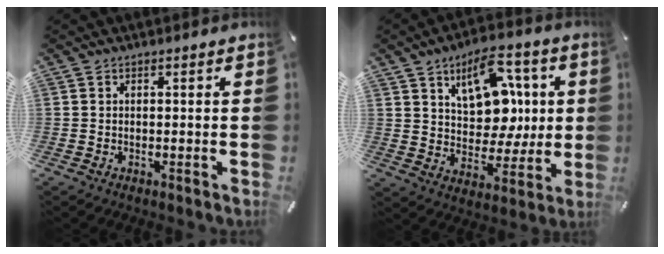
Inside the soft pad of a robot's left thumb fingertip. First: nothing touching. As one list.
[{"total": 14.2, "force": [5.9, 9.9, 8.3], "torque": [-0.115, -0.024, 0.106]}]